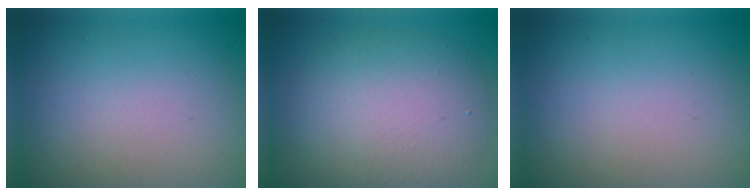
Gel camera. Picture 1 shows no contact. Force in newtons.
{"total": 7.4, "press": 7.4, "slide": 0.4}
{"total": 0.0}